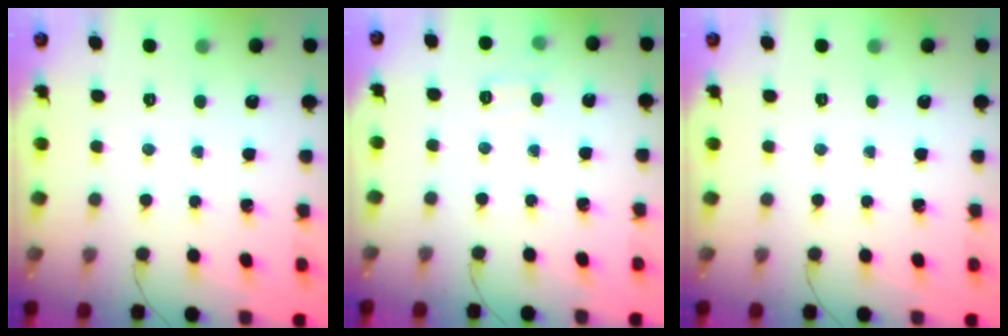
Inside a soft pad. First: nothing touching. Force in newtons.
{"total": 5.9, "press": 5.7, "slide": 1.6}
{"total": 0.0}